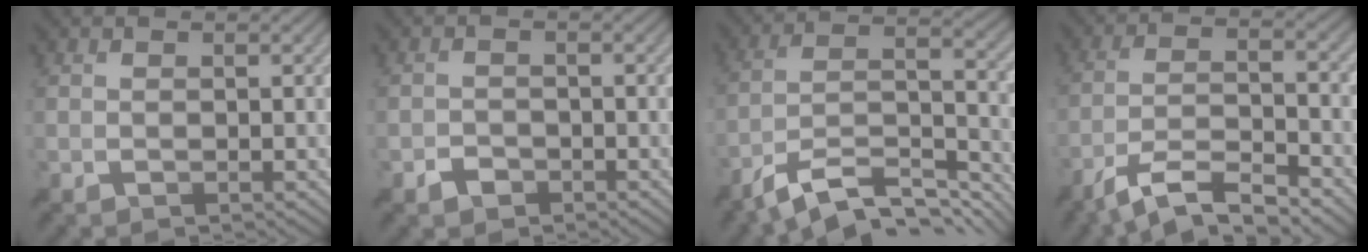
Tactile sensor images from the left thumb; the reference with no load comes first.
{"total": 1.9, "force": [-1.3, 1.2, 0.5], "torque": [-0.002, 0.002, -0.030]}
{"total": 11.8, "force": [-8.9, 3.2, 7.1], "torque": [-0.134, -0.003, -0.163]}
{"total": 9.1, "force": [-7.1, 1.9, 5.4], "torque": [-0.100, 0.004, -0.136]}